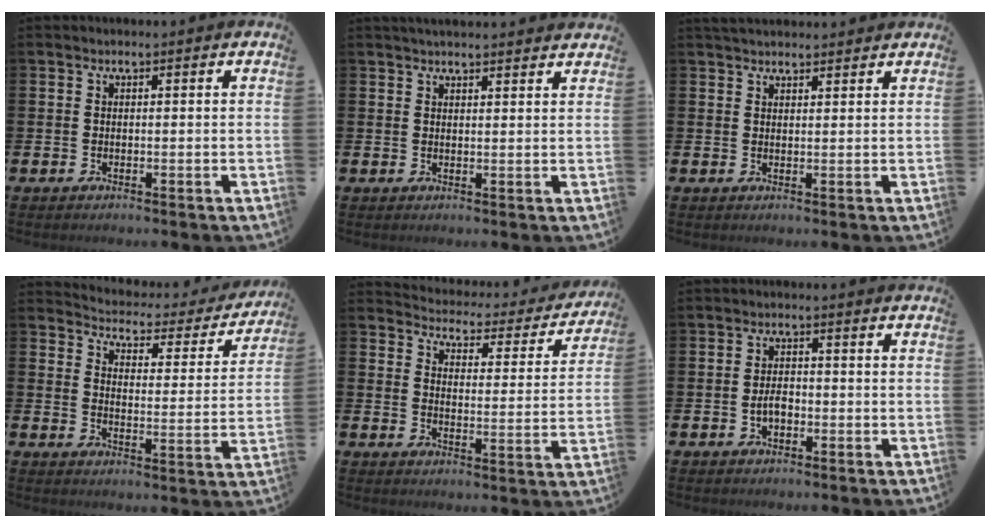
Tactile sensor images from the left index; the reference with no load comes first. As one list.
[{"total": 2.5, "force": [2.5, 0.1, 0.3], "torque": [-0.007, -0.010, 0.045]}, {"total": 2.6, "force": [2.5, 0.6, 0.3], "torque": [-0.001, -0.010, 0.043]}, {"total": 3.9, "force": [3.7, 1.1, 0.3], "torque": [-0.027, -0.041, 0.055]}, {"total": 3.9, "force": [3.8, 1.0, 0.5], "torque": [-0.029, -0.039, 0.056]}, {"total": 2.5, "force": [-0.6, 1.5, 1.9], "torque": [-0.025, 0.000, -0.014]}]